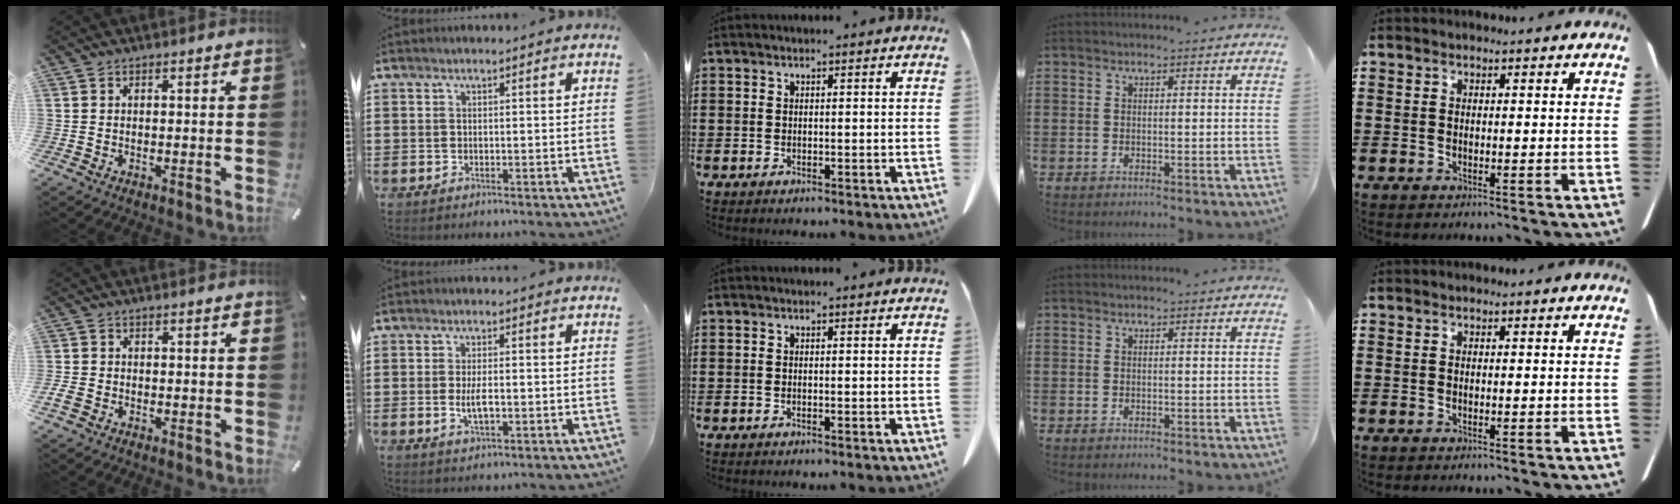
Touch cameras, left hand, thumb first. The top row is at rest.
{"thumb": {"total": 2.1, "force": [-1.1, 1.5, 1.0], "torque": [-0.021, 0.001, -0.022]}, "index": {"total": 3.6, "force": [-0.4, 1.3, 3.3], "torque": [-0.067, -0.004, -0.010]}}